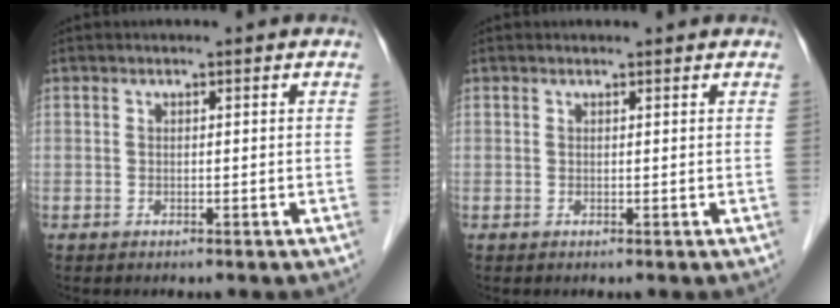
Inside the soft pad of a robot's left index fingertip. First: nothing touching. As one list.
[{"total": 1.3, "force": [1.3, 0.2, 0.3], "torque": [-0.011, 0.008, 0.014]}]